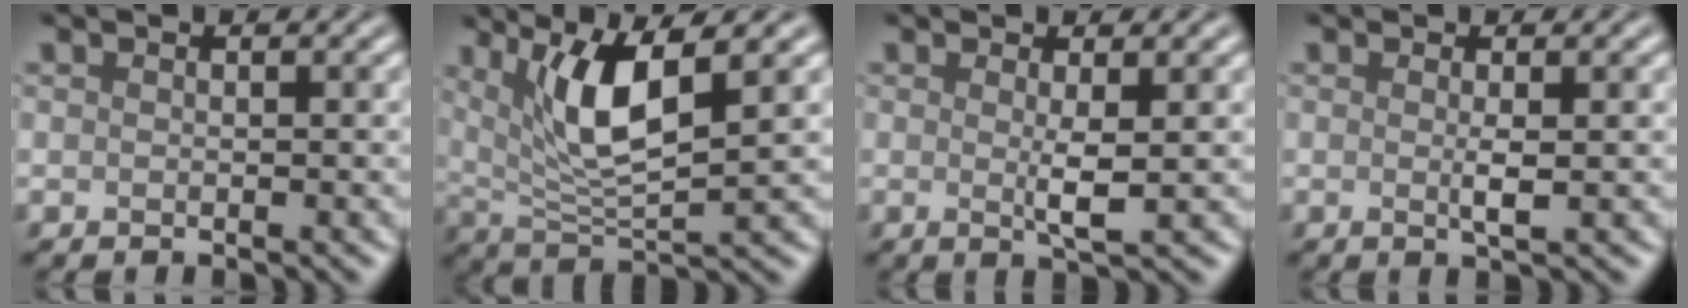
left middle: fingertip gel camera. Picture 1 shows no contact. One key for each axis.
{"total": 6.6, "fx": 2.6, "fy": 1.6, "fz": 5.9, "tx": -0.109, "ty": -0.008, "tz": 0.052}
{"total": 2.0, "fx": 0.3, "fy": 0.2, "fz": 2.0, "tx": -0.039, "ty": -0.006, "tz": 0.004}
{"total": 1.3, "fx": 0.1, "fy": 0.1, "fz": 1.3, "tx": -0.027, "ty": -0.001, "tz": -0.001}